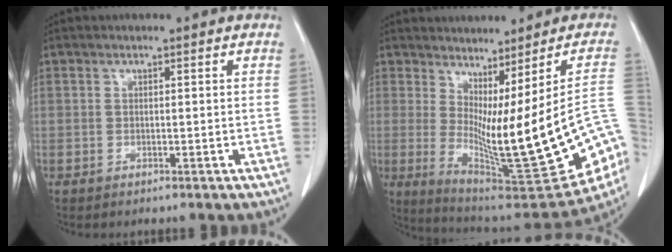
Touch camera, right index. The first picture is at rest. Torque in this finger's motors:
{"motor_torque": [1.64, 0.50, 0.60, 0.21]}